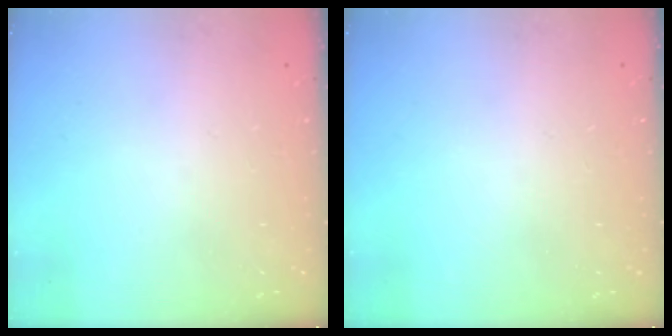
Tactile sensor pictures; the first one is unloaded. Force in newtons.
{"total": 0.0}